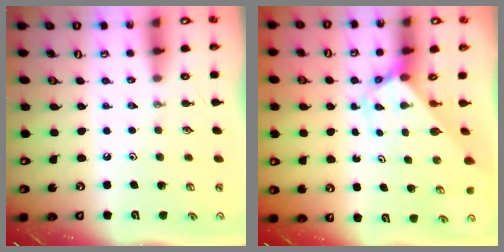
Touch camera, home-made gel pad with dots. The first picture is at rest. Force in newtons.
{"total": 2.5, "press": 2.5, "slide": 0.2}